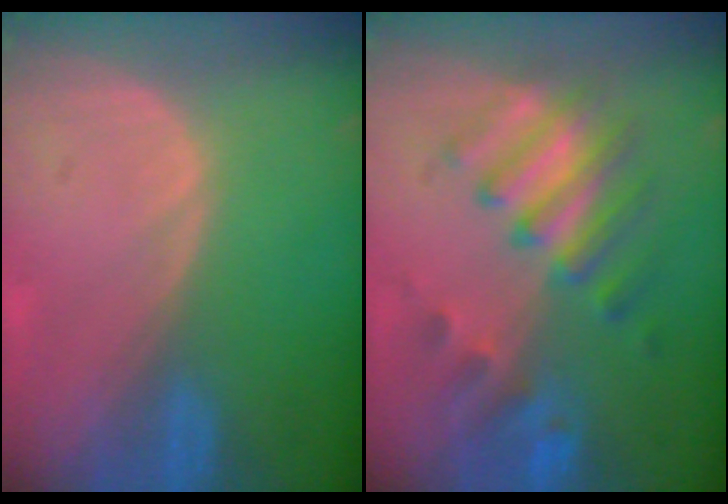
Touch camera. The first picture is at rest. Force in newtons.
{"total": 7.9, "press": 7.7, "slide": 1.7}